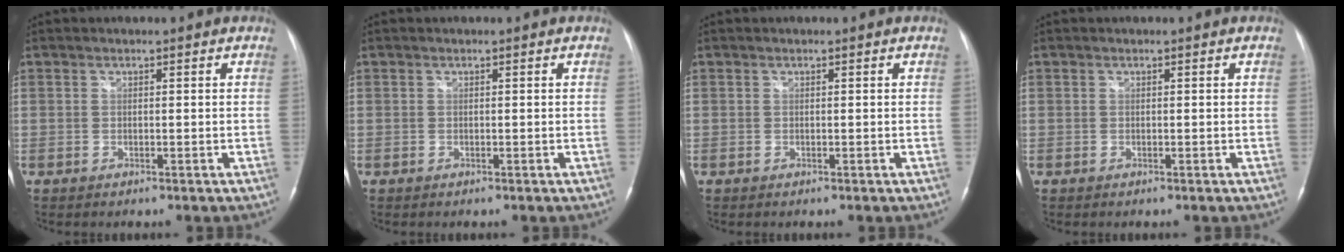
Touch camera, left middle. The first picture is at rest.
{"total": 0.0}
{"total": 0.0}
{"total": 0.0}